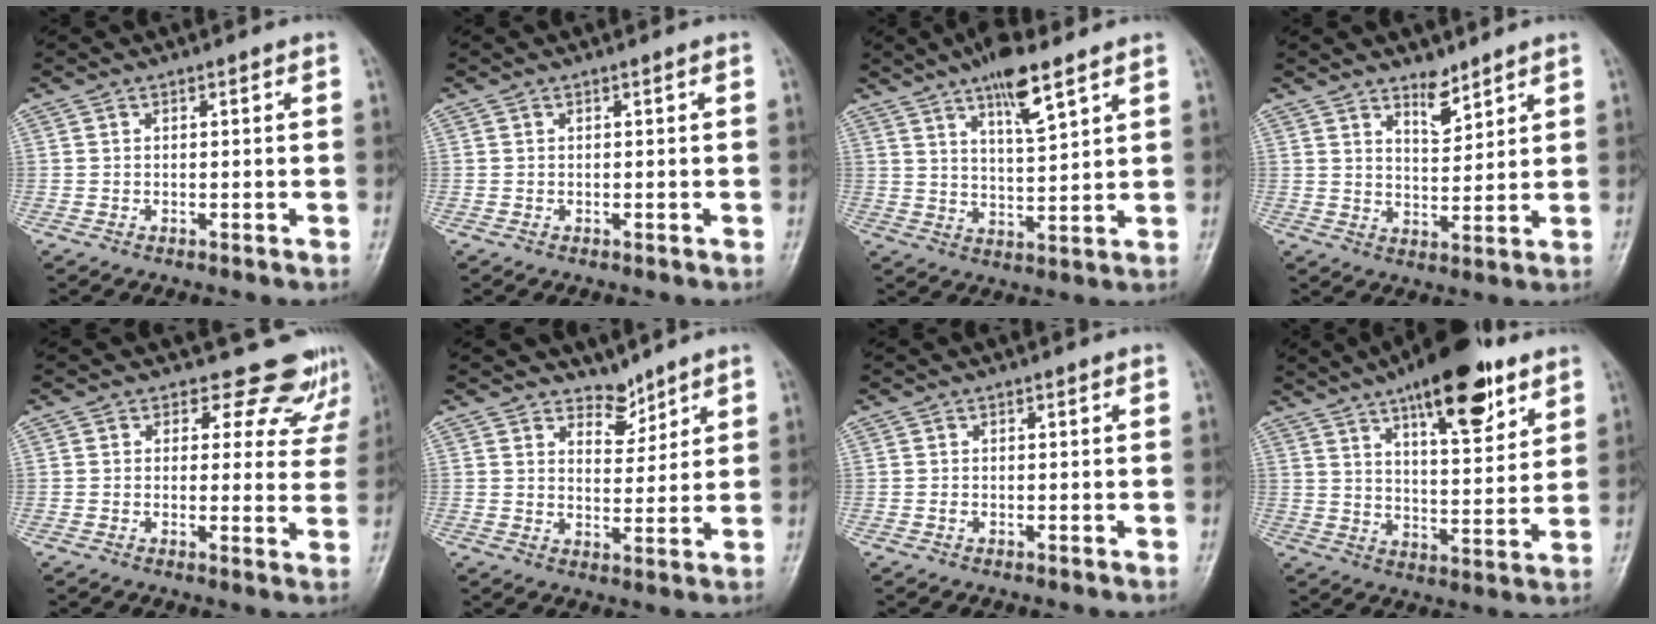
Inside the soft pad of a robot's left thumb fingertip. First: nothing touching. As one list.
[{"total": 0.0}, {"total": 9.7, "force": [6.0, 2.5, 7.2], "torque": [-0.110, -0.032, 0.103]}, {"total": 5.1, "force": [3.9, 2.2, 2.6], "torque": [-0.024, -0.033, 0.068]}, {"total": 10.7, "force": [9.4, 5.2, 0.6], "torque": [0.050, -0.056, 0.081]}, {"total": 4.2, "force": [3.6, 2.1, 0.6], "torque": [0.013, -0.031, 0.062]}, {"total": 0.6, "force": [-0.1, 0.5, 0.3], "torque": [-0.003, 0.000, -0.003]}, {"total": 17.8, "force": [10.5, 6.4, 12.9], "torque": [-0.156, -0.046, 0.162]}]